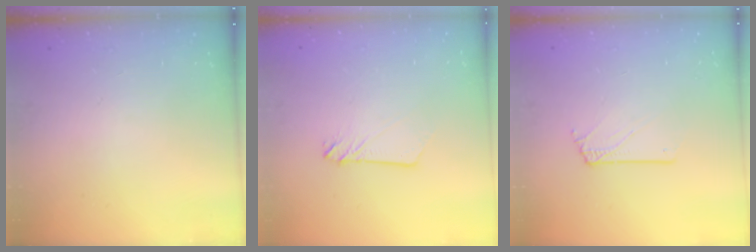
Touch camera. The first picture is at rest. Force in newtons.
{"total": 2.4, "press": 2.4, "slide": 0.2}
{"total": 1.5, "press": 1.5, "slide": 0.1}